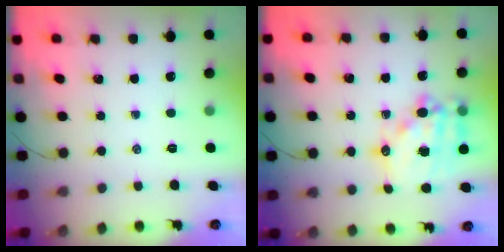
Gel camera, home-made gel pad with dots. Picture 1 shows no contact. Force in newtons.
{"total": 17.8, "press": 17.4, "slide": 3.9}